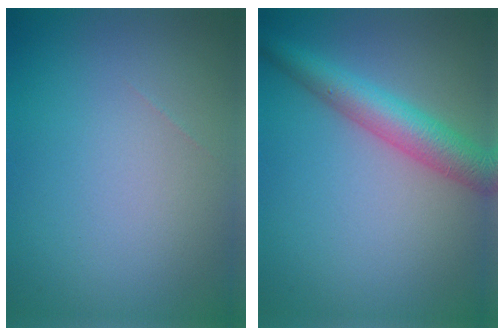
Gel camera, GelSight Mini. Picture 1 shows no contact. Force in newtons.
{"total": 4.9, "press": 4.9, "slide": 0.1}